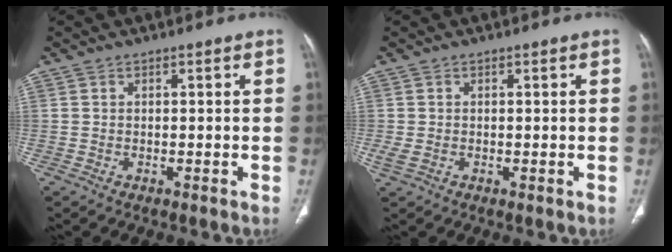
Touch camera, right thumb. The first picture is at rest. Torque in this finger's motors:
{"motor_torque": [2.16, 1.47, -0.21, -0.05, 0.09]}